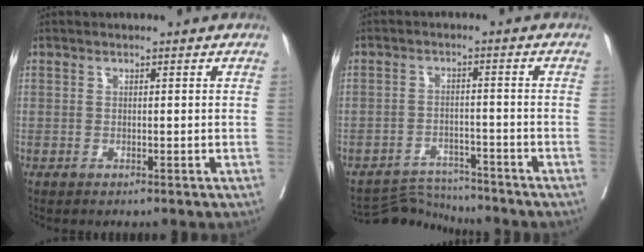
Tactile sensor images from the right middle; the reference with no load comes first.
{"total": 5.7, "force": [-5.5, -0.3, -1.6], "torque": [0.021, 0.001, -0.093]}